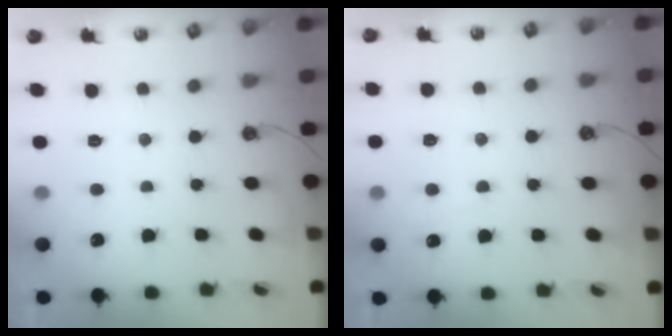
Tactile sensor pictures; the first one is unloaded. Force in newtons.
{"total": 2.2, "press": 2.1, "slide": 0.4}